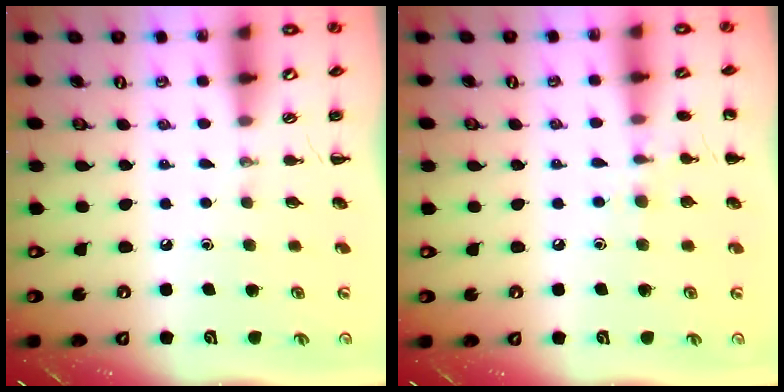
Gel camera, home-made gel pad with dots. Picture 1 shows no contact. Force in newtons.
{"total": 7.4, "press": 7.2, "slide": 1.9}